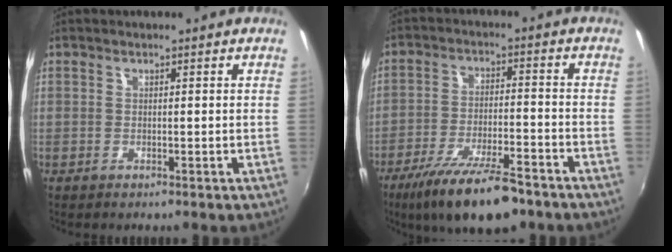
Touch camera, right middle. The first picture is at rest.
{"total": 15.0, "force": [-11.1, 3.8, 9.5], "torque": [-0.190, -0.025, -0.181]}